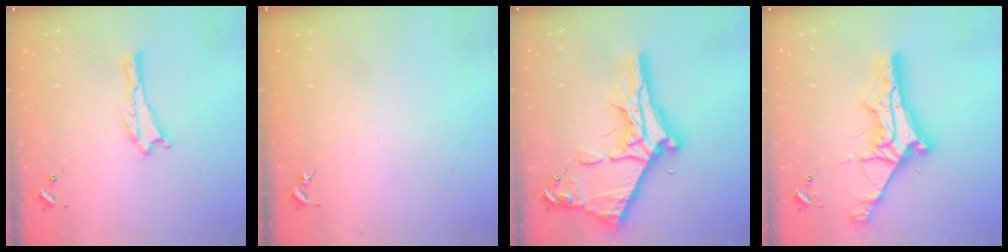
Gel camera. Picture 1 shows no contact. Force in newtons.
{"total": 0.0}
{"total": 13.1, "press": 13.0, "slide": 1.2}
{"total": 10.1, "press": 10.0, "slide": 1.1}